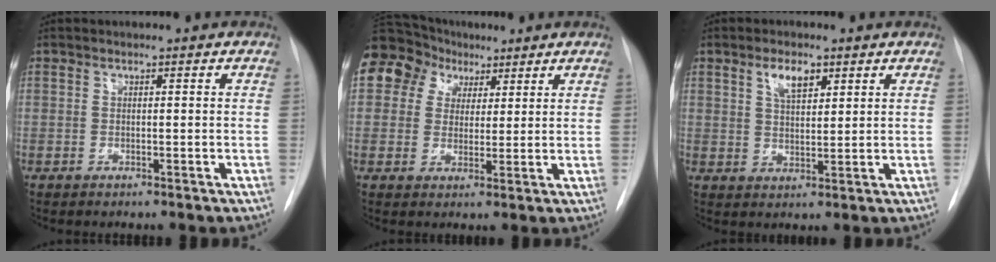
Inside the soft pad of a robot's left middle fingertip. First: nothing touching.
{"total": 13.8, "force": [6.3, 11.3, 4.6], "torque": [-0.129, 0.070, 0.119]}
{"total": 4.3, "force": [2.4, 1.8, 3.1], "torque": [-0.058, 0.003, 0.044]}